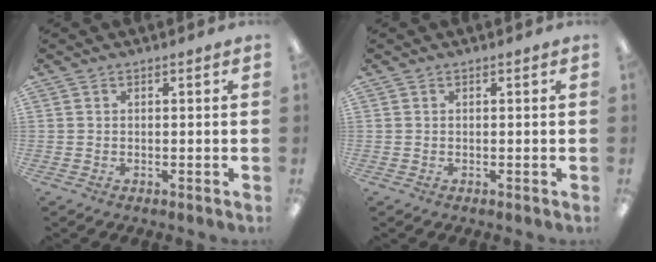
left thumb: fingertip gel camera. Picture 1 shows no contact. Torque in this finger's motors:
{"motor_torque": [0.00, 0.01, 0.02, -0.02, 0.00]}